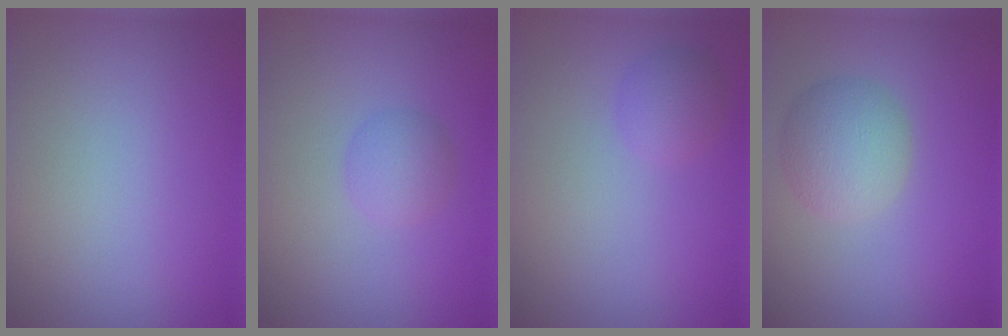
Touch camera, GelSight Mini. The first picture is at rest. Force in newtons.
{"total": 2.0, "press": 2.0, "slide": 0.0}
{"total": 1.8, "press": 1.8, "slide": 0.1}
{"total": 4.1, "press": 4.1, "slide": 0.2}